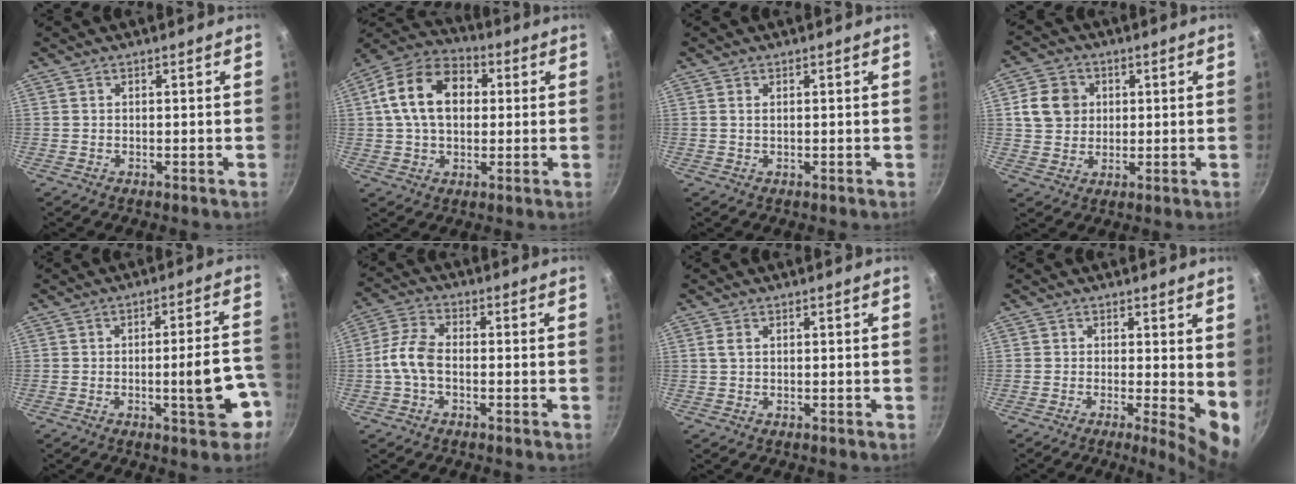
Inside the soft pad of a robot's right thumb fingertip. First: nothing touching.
{"total": 15.4, "force": [2.6, 10.6, 10.8], "torque": [-0.162, 0.024, 0.027]}
{"total": 0.9, "force": [0.3, 0.4, 0.7], "torque": [-0.014, 0.001, 0.004]}
{"total": 8.2, "force": [1.8, 7.2, 3.5], "torque": [-0.035, 0.003, 0.029]}
{"total": 10.3, "force": [-3.8, 2.8, 9.1], "torque": [-0.105, 0.036, -0.046]}
{"total": 6.5, "force": [-1.4, 3.7, 5.1], "torque": [-0.107, 0.029, -0.039]}
{"total": 1.2, "force": [0.3, 0.6, 1.0], "torque": [-0.020, 0.002, 0.005]}
{"total": 6.8, "force": [-0.1, 2.0, 6.5], "torque": [-0.078, -0.015, -0.002]}